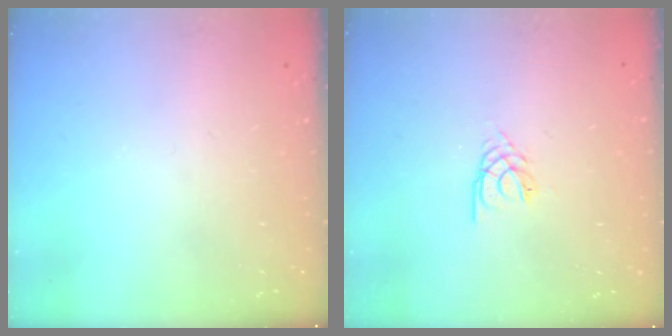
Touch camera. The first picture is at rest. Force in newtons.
{"total": 2.3, "press": 2.3, "slide": 0.4}